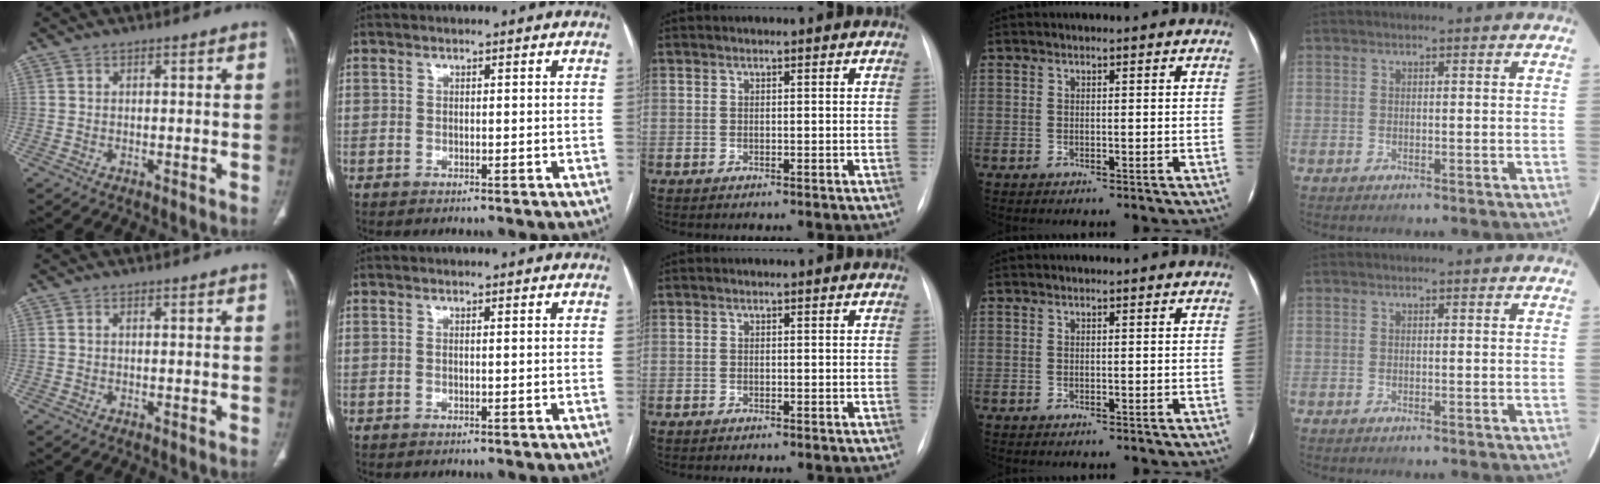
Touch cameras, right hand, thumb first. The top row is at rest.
{"thumb": {"total": 0.6, "force": [0.0, 0.4, 0.5], "torque": [-0.013, 0.005, 0.004]}}